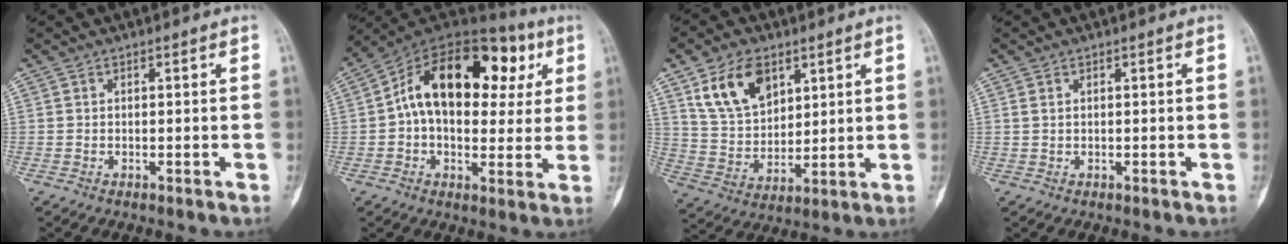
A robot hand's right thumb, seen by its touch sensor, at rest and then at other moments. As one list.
[{"total": 23.5, "force": [5.1, 14.3, 18.0], "torque": [-0.248, 0.041, 0.070]}, {"total": 12.9, "force": [6.7, 8.0, 7.5], "torque": [-0.115, -0.026, 0.138]}, {"total": 0.7, "force": [0.3, 0.5, 0.5], "torque": [-0.010, 0.005, 0.007]}]